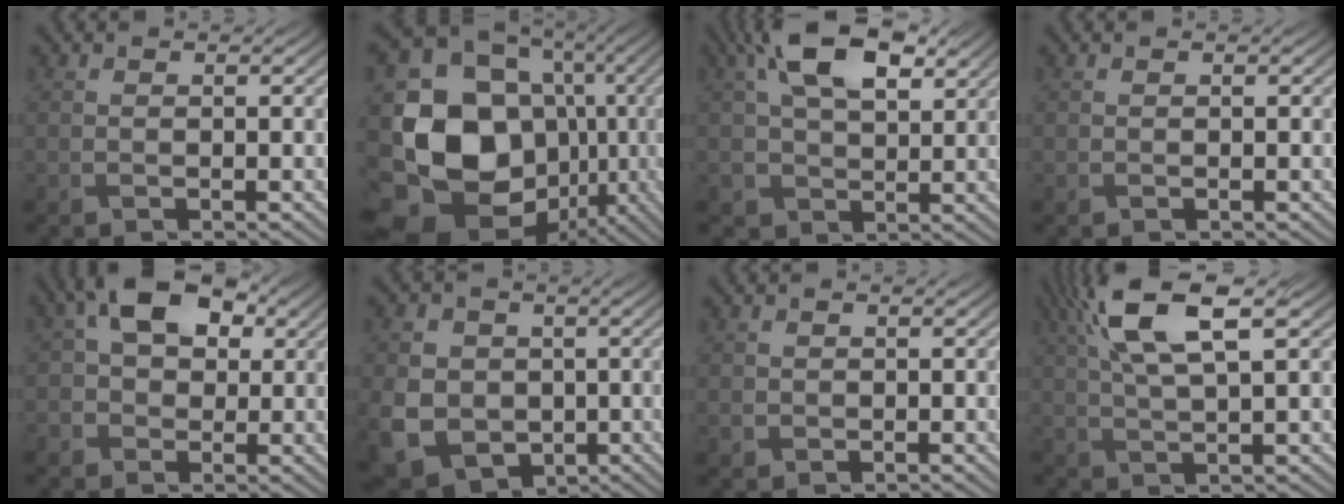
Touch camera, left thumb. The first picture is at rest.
{"total": 21.4, "force": [-4.9, 17.9, 10.7], "torque": [-0.232, -0.046, -0.073]}
{"total": 10.3, "force": [4.2, 6.1, 7.2], "torque": [-0.153, 0.007, 0.082]}
{"total": 0.0}
{"total": 7.9, "force": [1.6, 5.9, 5.0], "torque": [-0.104, 0.013, 0.021]}
{"total": 10.4, "force": [-1.5, 8.9, 5.3], "torque": [-0.142, -0.033, -0.032]}
{"total": 0.9, "force": [0.0, 0.9, 0.0], "torque": [-0.002, -0.005, -0.003]}
{"total": 10.0, "force": [4.4, 2.8, 8.5], "torque": [-0.181, 0.021, 0.079]}